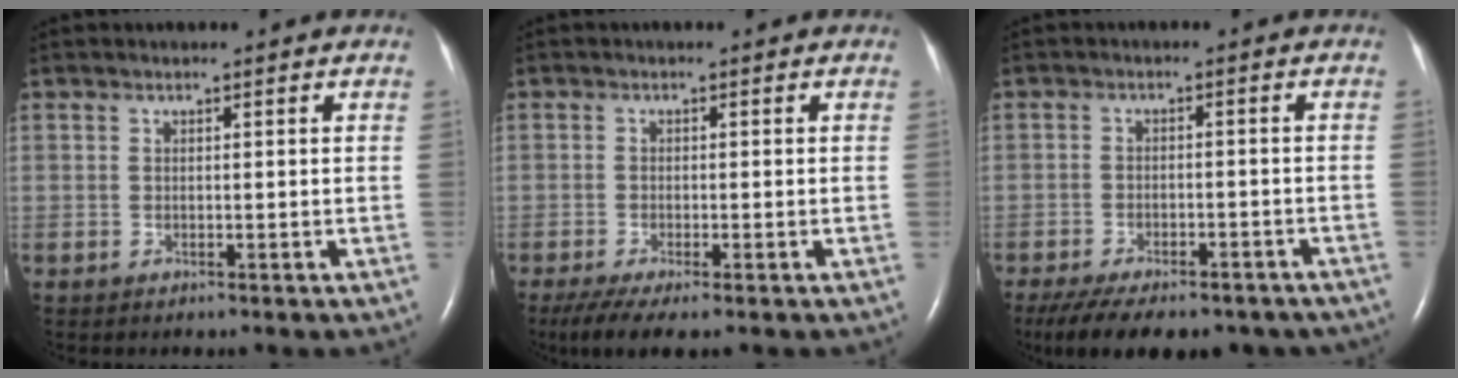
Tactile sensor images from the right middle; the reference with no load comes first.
{"total": 5.7, "force": [-3.8, 1.1, 4.0], "torque": [-0.074, -0.017, -0.063]}
{"total": 18.9, "force": [-14.8, 7.5, 9.0], "torque": [-0.172, -0.014, -0.190]}